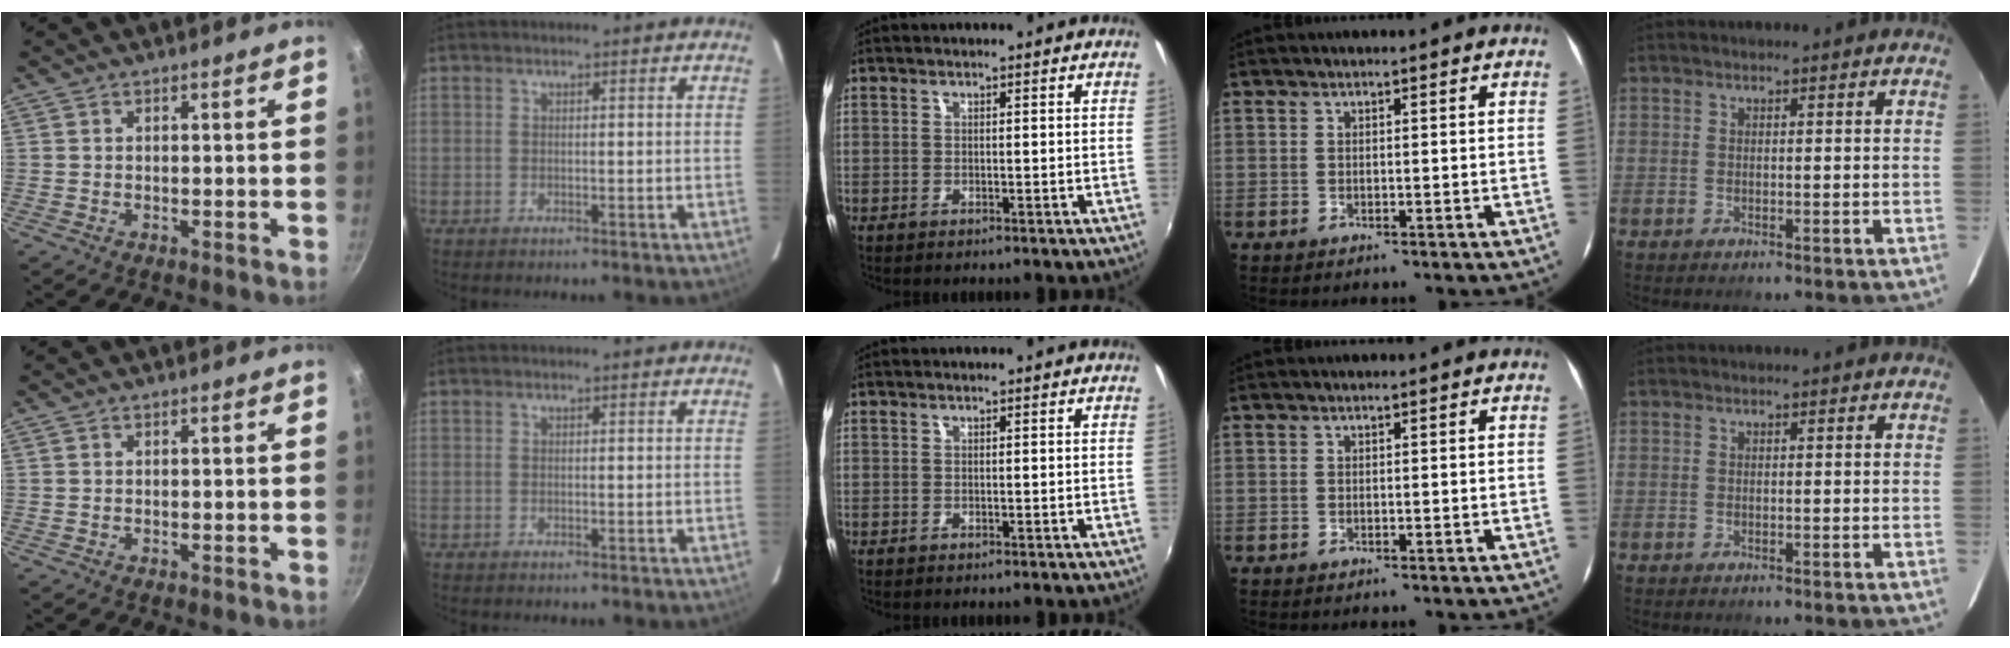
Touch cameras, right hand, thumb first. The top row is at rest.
{}